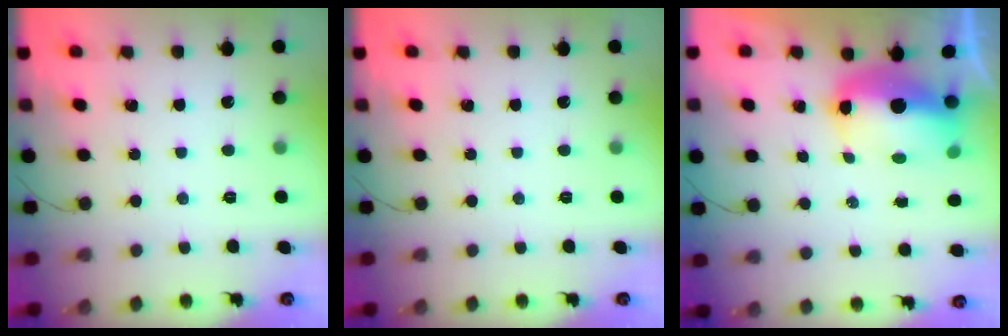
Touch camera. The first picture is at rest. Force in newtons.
{"total": 0.0}
{"total": 8.7, "press": 8.5, "slide": 1.7}